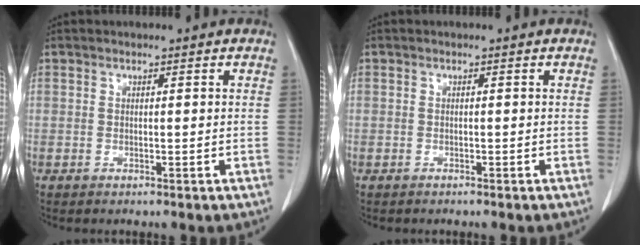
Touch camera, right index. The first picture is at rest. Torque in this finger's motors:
{"motor_torque": [-0.34, -0.07, -0.70, -0.21]}